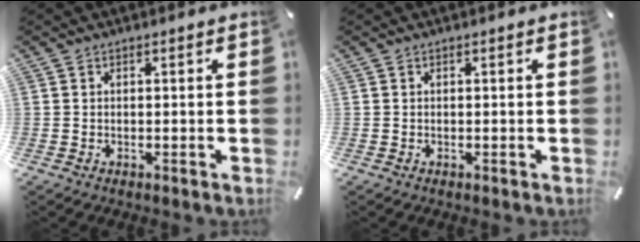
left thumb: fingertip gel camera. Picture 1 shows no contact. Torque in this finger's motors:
{"motor_torque": [-0.10, -0.08, 0.00, 0.00, 0.00]}